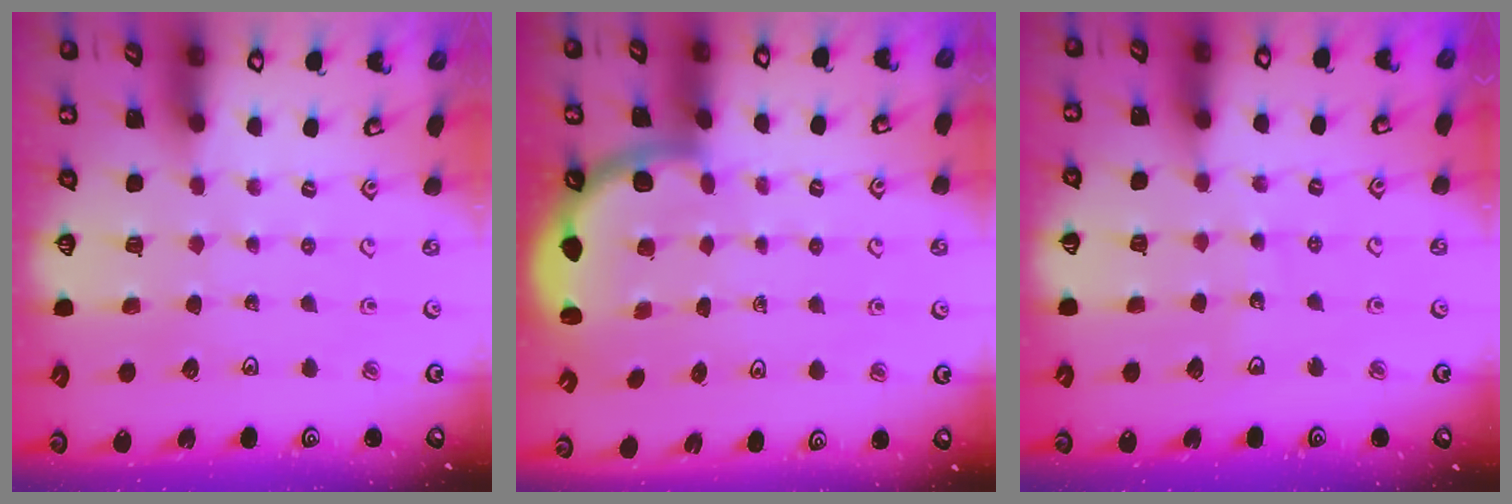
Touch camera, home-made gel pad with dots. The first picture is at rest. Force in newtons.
{"total": 2.6, "press": 2.6, "slide": 0.3}
{"total": 3.8, "press": 3.8, "slide": 0.3}